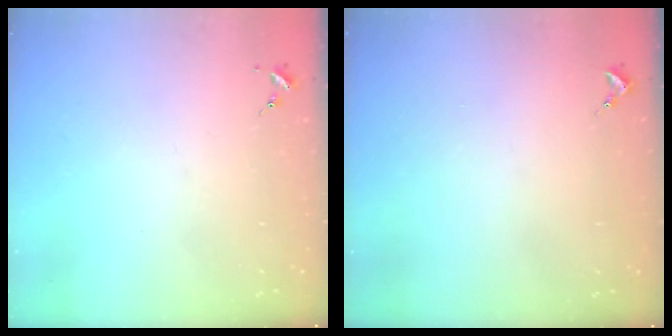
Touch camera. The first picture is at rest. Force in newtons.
{"total": 0.9, "press": 0.9, "slide": 0.1}